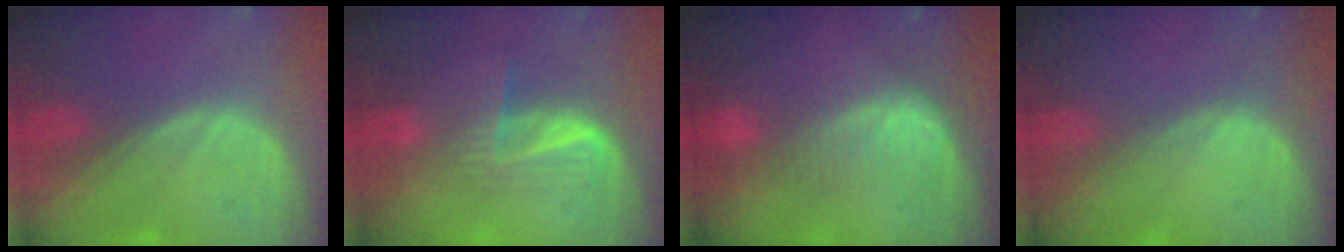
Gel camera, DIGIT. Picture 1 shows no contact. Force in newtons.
{"total": 7.0, "press": 5.7, "slide": 4.0}
{"total": 7.1, "press": 6.5, "slide": 2.9}
{"total": 0.0}